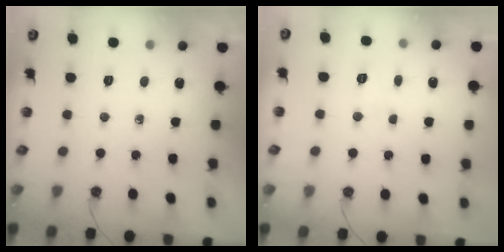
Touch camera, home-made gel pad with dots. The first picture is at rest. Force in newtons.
{"total": 3.0, "press": 2.9, "slide": 0.7}